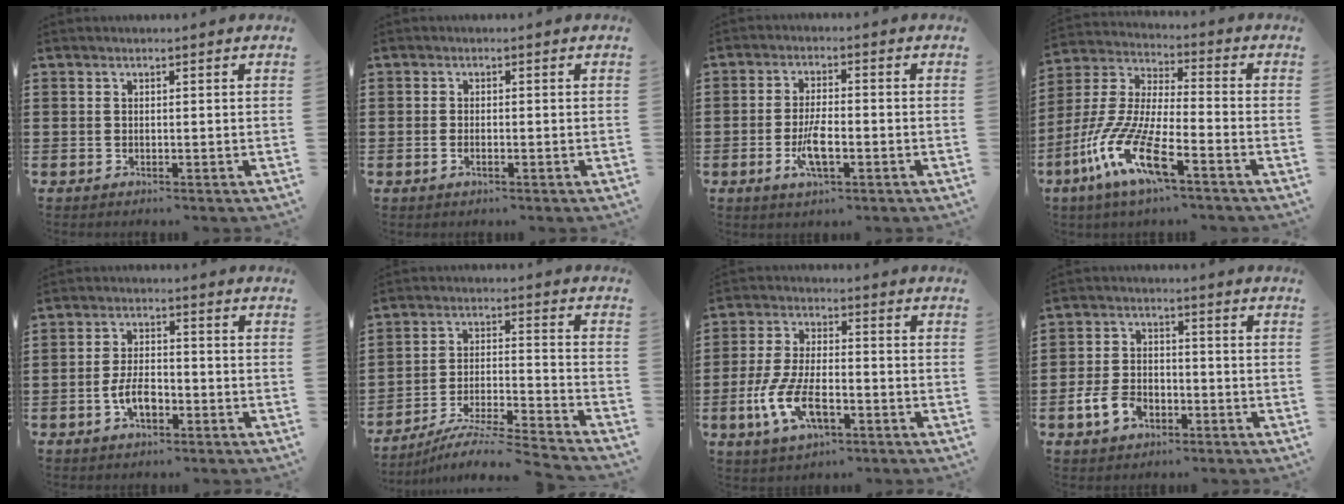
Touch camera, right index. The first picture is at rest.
{"total": 0.8, "force": [-0.4, 0.1, 0.6], "torque": [-0.015, -0.006, -0.006]}
{"total": 5.6, "force": [-2.0, 1.7, 5.0], "torque": [-0.103, -0.005, -0.039]}
{"total": 12.1, "force": [-7.4, 2.3, 9.4], "torque": [-0.233, -0.017, -0.155]}
{"total": 5.1, "force": [-2.0, 2.5, 4.0], "torque": [-0.089, 0.000, -0.040]}
{"total": 6.9, "force": [-6.3, -0.3, 2.6], "torque": [-0.048, -0.009, -0.127]}
{"total": 8.9, "force": [-3.5, 3.8, 7.2], "torque": [-0.172, -0.012, -0.069]}
{"total": 5.5, "force": [-2.8, 3.4, 3.2], "torque": [-0.083, 0.003, -0.057]}